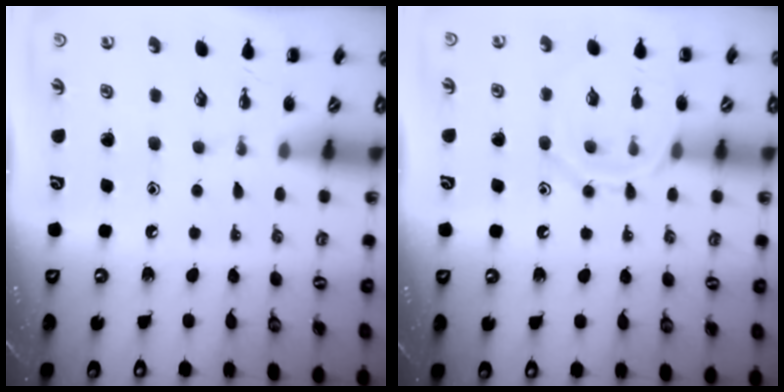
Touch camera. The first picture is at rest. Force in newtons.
{"total": 10.5, "press": 10.5, "slide": 0.6}